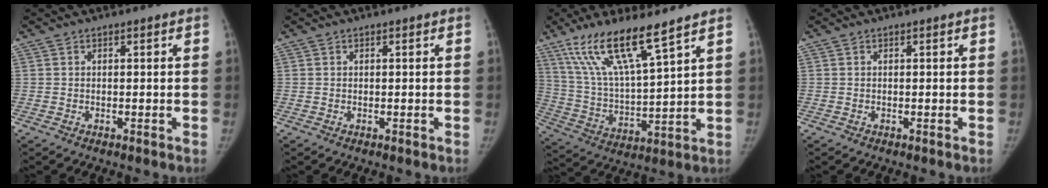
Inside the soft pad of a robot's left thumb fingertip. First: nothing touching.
{"total": 0.0}
{"total": 15.8, "force": [10.6, 2.4, 11.5], "torque": [-0.210, -0.048, 0.214]}
{"total": 0.0}